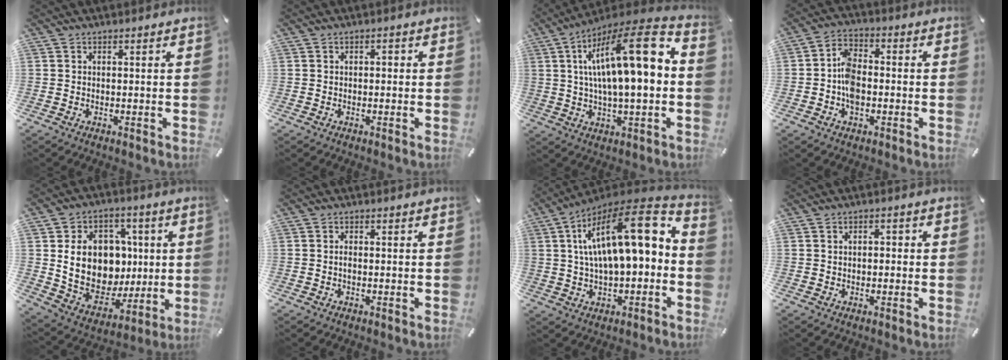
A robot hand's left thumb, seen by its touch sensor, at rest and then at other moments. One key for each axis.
{"total": 1.1, "fx": -0.1, "fy": 0.7, "fz": 0.8, "tx": -0.015, "ty": 0.006, "tz": -0.006}
{"total": 20.3, "fx": 3.2, "fy": 6.3, "fz": 19.1, "tx": -0.306, "ty": -0.018, "tz": 0.042}
{"total": 7.2, "fx": -1.9, "fy": 5.1, "fz": 4.7, "tx": -0.091, "ty": 0.017, "tz": -0.032}
{"total": 17.2, "fx": 2.8, "fy": 14.3, "fz": 9.0, "tx": -0.148, "ty": -0.017, "tz": 0.071}
{"total": 1.1, "fx": -0.3, "fy": 0.4, "fz": 1.0, "tx": -0.019, "ty": -0.001, "tz": -0.005}
{"total": 20.0, "fx": 4.3, "fy": 8.4, "fz": 17.7, "tx": -0.286, "ty": -0.021, "tz": 0.063}
{"total": 1.8, "fx": -0.3, "fy": 1.2, "fz": 1.3, "tx": -0.025, "ty": 0.007, "tz": -0.009}